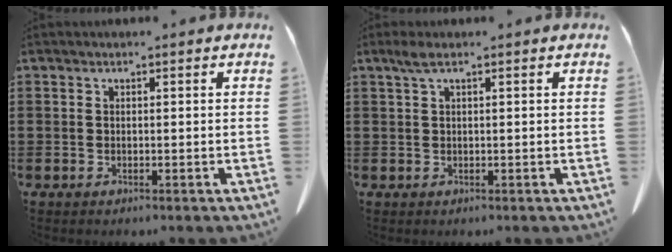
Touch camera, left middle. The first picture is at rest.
{"total": 1.6, "force": [0.6, 0.2, 1.5], "torque": [-0.031, 0.001, 0.010]}